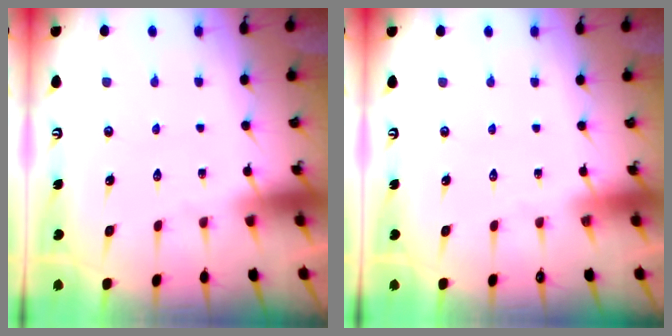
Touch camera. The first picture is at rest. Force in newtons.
{"total": 0.0}